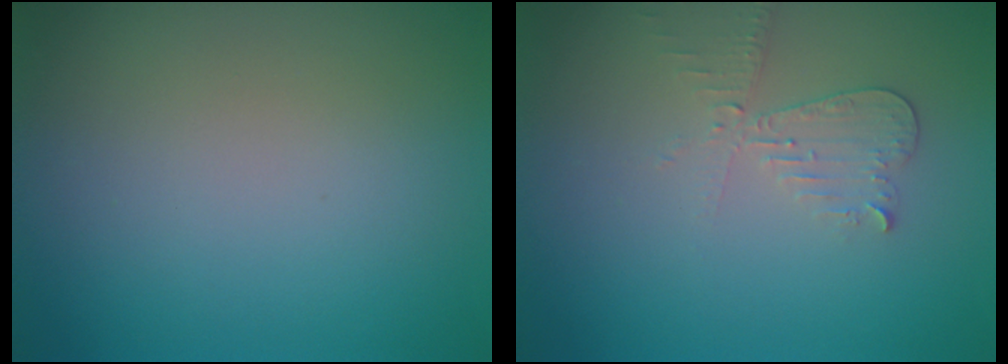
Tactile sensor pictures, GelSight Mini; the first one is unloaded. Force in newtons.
{"total": 2.2, "press": 2.2, "slide": 0.2}